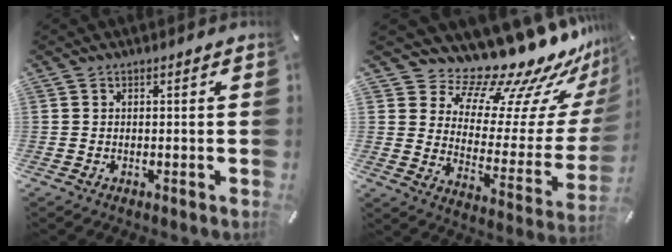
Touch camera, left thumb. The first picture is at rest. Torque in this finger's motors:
{"motor_torque": [1.27, -0.89, 0.01, -0.20, -0.02]}